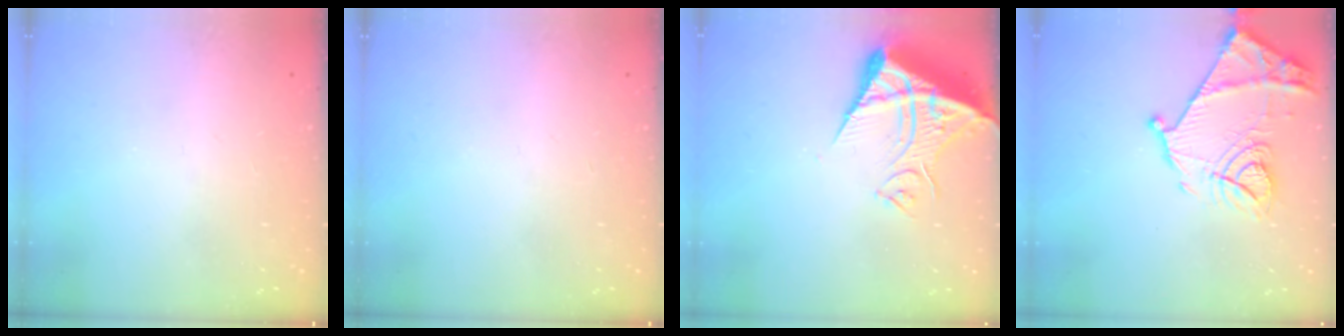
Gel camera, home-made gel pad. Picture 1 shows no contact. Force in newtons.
{"total": 0.0}
{"total": 13.0, "press": 12.9, "slide": 1.8}
{"total": 16.5, "press": 16.4, "slide": 1.4}